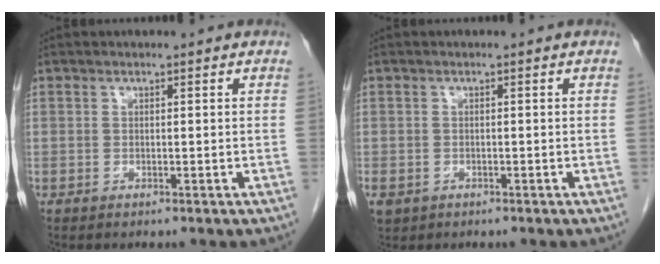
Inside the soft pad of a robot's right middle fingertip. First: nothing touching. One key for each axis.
{"total": 3.3, "fx": -1.9, "fy": 2.5, "fz": 1.1, "tx": -0.026, "ty": -0.003, "tz": -0.028}